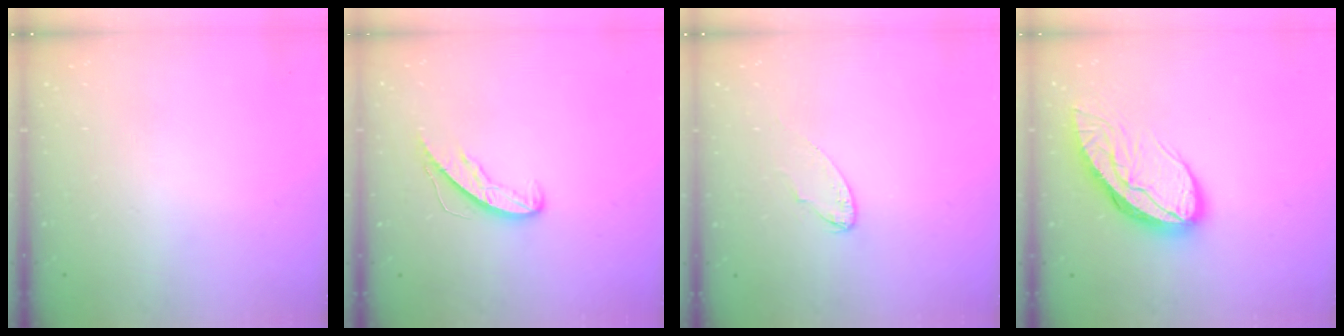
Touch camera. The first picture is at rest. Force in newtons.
{"total": 5.7, "press": 5.7, "slide": 0.4}
{"total": 4.4, "press": 4.4, "slide": 0.4}
{"total": 11.6, "press": 11.5, "slide": 1.4}